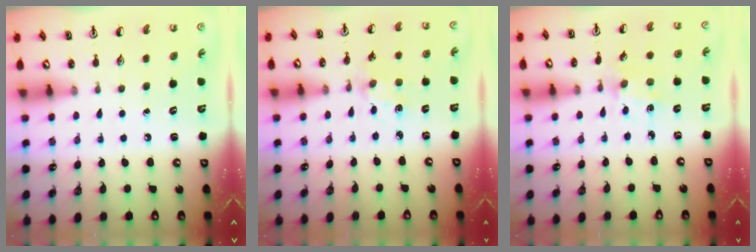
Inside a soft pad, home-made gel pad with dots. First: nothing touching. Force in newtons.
{"total": 1.7, "press": 1.7, "slide": 0.1}
{"total": 1.2, "press": 1.2, "slide": 0.2}